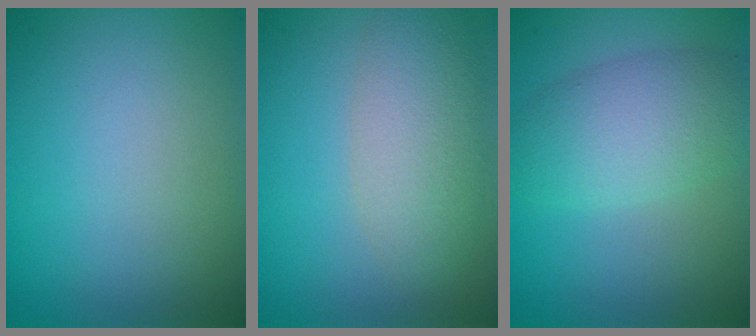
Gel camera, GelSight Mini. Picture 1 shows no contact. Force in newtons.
{"total": 4.7, "press": 4.7, "slide": 0.2}
{"total": 5.1, "press": 5.1, "slide": 0.2}